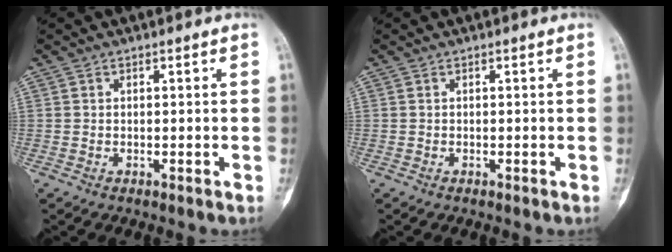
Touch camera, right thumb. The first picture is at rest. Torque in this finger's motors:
{"motor_torque": [0.00, 0.00, 0.00, -0.04, 0.00]}